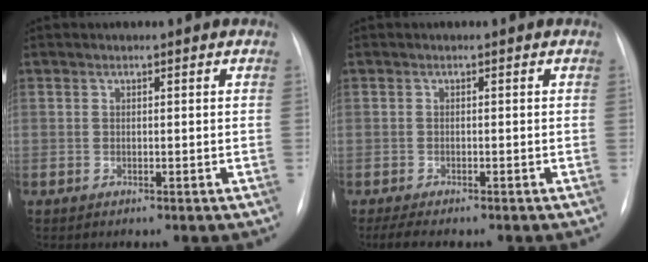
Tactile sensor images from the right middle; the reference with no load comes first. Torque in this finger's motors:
{"motor_torque": [0.37, -0.34, 0.02, 0.02]}